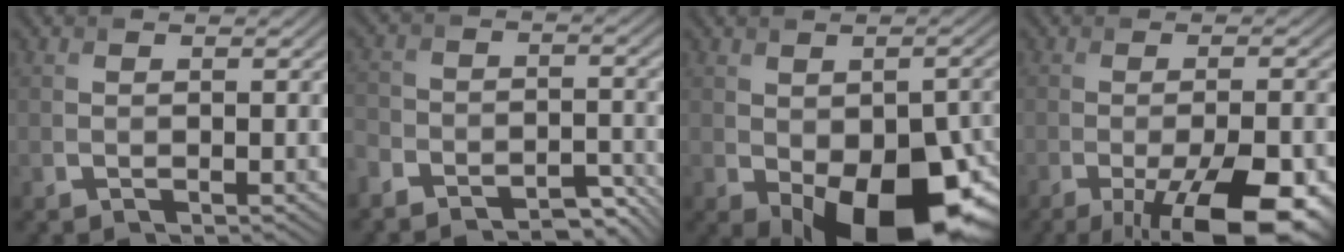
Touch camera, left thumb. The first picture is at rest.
{"total": 7.6, "force": [-6.6, 2.8, 2.2], "torque": [-0.040, -0.002, -0.116]}
{"total": 14.9, "force": [-5.8, 8.2, 11.0], "torque": [-0.150, -0.055, -0.062]}
{"total": 13.7, "force": [-7.2, 4.4, 10.8], "torque": [-0.156, -0.019, -0.091]}